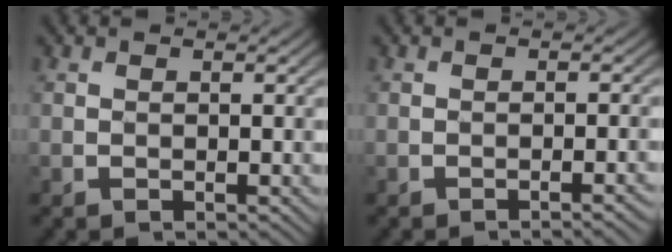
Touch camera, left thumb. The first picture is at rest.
{"total": 2.1, "force": [-1.2, 0.3, 1.7], "torque": [-0.016, 0.011, -0.024]}